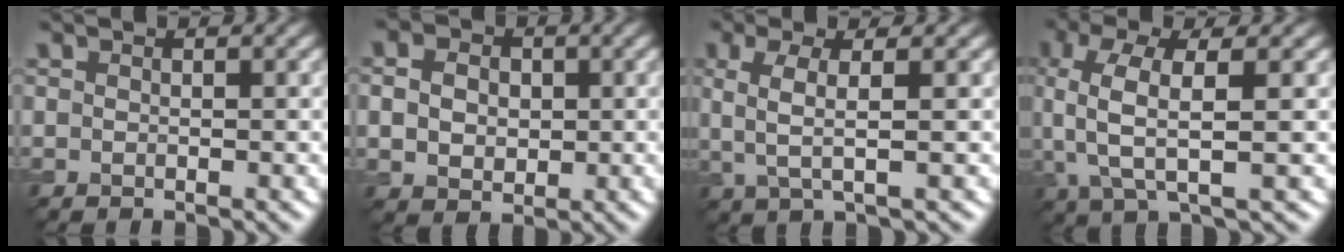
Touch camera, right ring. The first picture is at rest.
{"total": 3.8, "force": [0.3, 3.0, 2.3], "torque": [-0.052, 0.001, 0.001]}
{"total": 3.1, "force": [0.5, 0.8, 2.9], "torque": [-0.061, 0.001, 0.010]}
{"total": 6.0, "force": [0.7, 2.3, 5.5], "torque": [-0.132, 0.004, 0.013]}